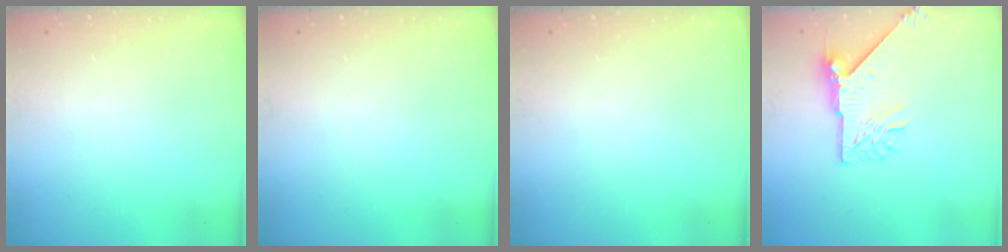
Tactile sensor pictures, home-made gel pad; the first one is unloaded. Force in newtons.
{"total": 0.0}
{"total": 0.0}
{"total": 9.4, "press": 9.4, "slide": 1.2}